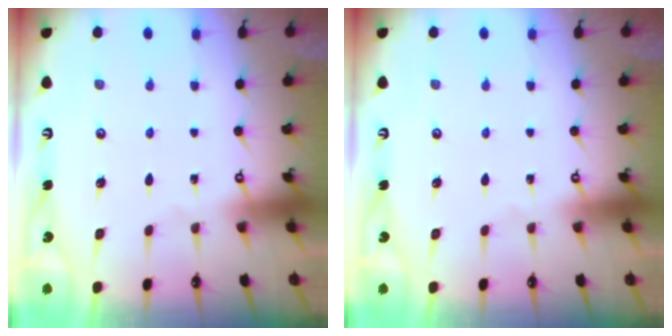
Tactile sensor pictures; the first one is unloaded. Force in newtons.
{"total": 0.0}